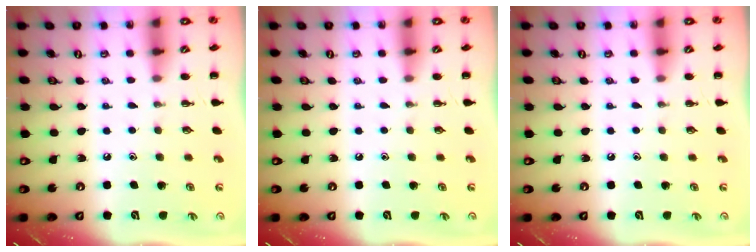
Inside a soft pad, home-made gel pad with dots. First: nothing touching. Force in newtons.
{"total": 0.0}
{"total": 0.0}